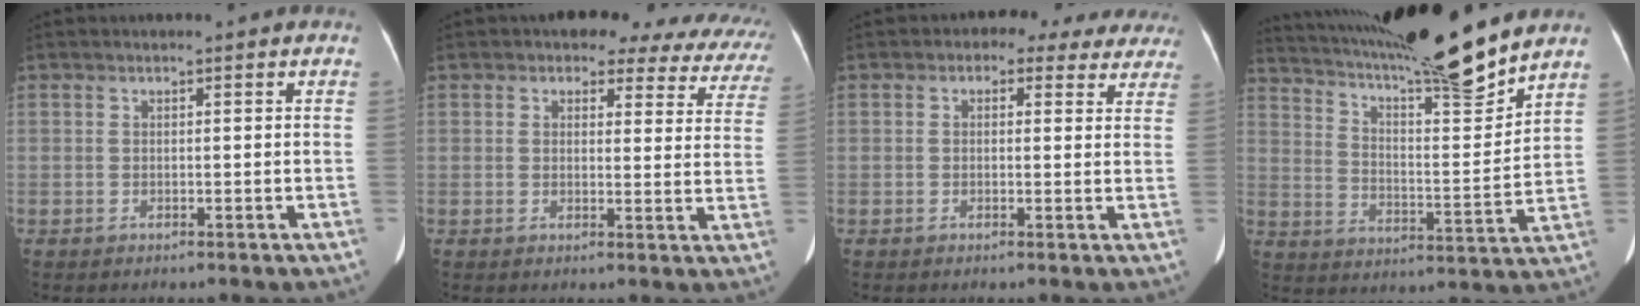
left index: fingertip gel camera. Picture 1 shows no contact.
{"total": 14.4, "force": [11.5, 6.1, 6.3], "torque": [-0.048, 0.009, 0.102]}
{"total": 8.8, "force": [6.8, 4.7, 2.9], "torque": [-0.007, 0.024, 0.058]}
{"total": 18.5, "force": [16.4, -0.4, 8.6], "torque": [-0.152, -0.021, 0.257]}